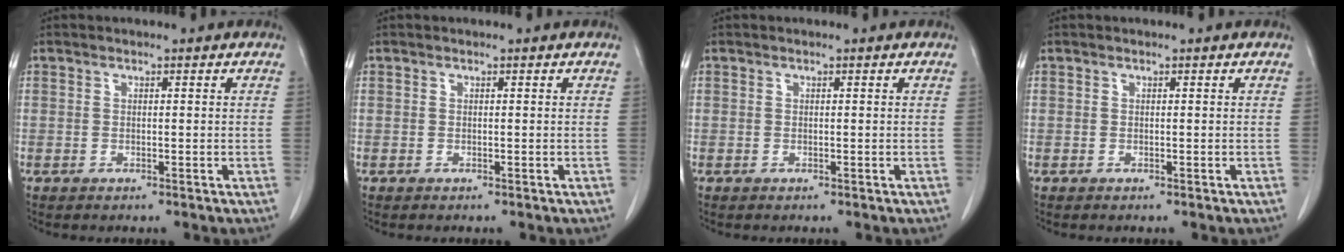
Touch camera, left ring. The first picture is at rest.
{"total": 0.0}
{"total": 0.0}
{"total": 0.0}